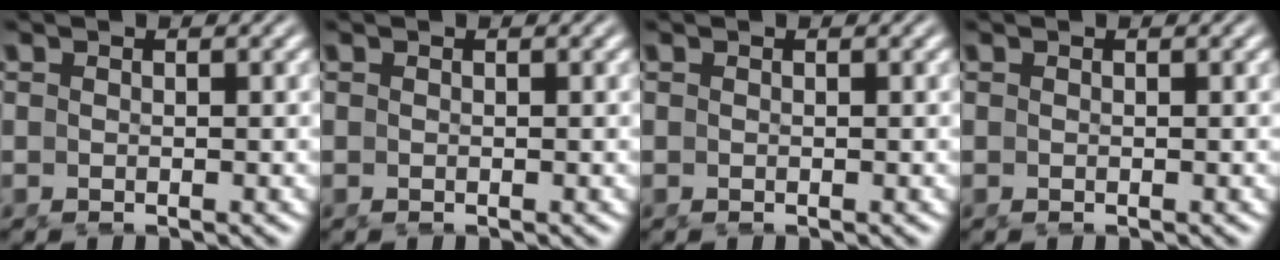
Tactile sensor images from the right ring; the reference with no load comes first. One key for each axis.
{"total": 0.0}
{"total": 0.0}
{"total": 0.0}